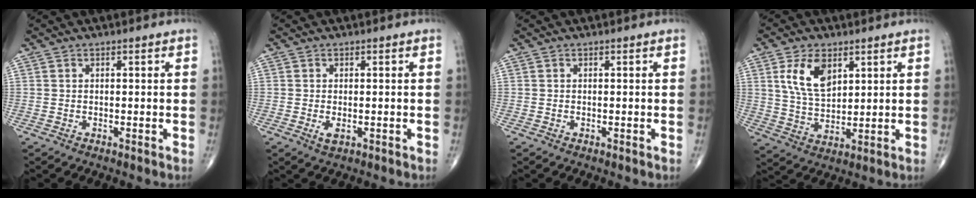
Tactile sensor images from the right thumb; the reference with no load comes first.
{"total": 1.9, "force": [-0.5, 0.9, 1.6], "torque": [-0.033, -0.005, -0.008]}
{"total": 0.0}
{"total": 9.5, "force": [3.9, 5.4, 6.8], "torque": [-0.111, -0.018, 0.080]}